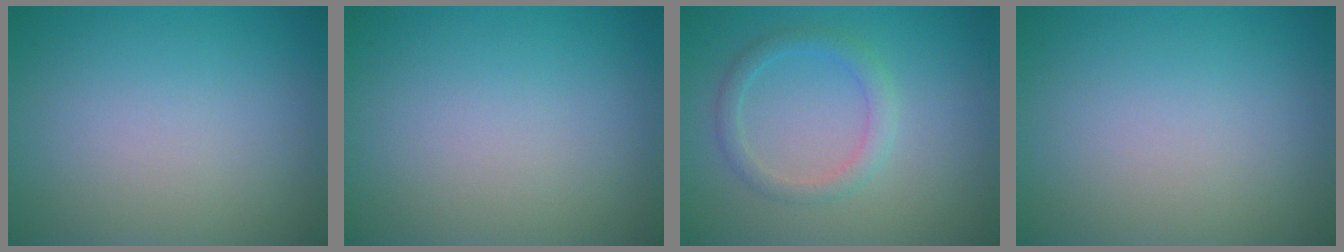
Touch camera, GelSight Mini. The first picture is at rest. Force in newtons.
{"total": 0.0}
{"total": 2.1, "press": 2.1, "slide": 0.1}
{"total": 0.0}